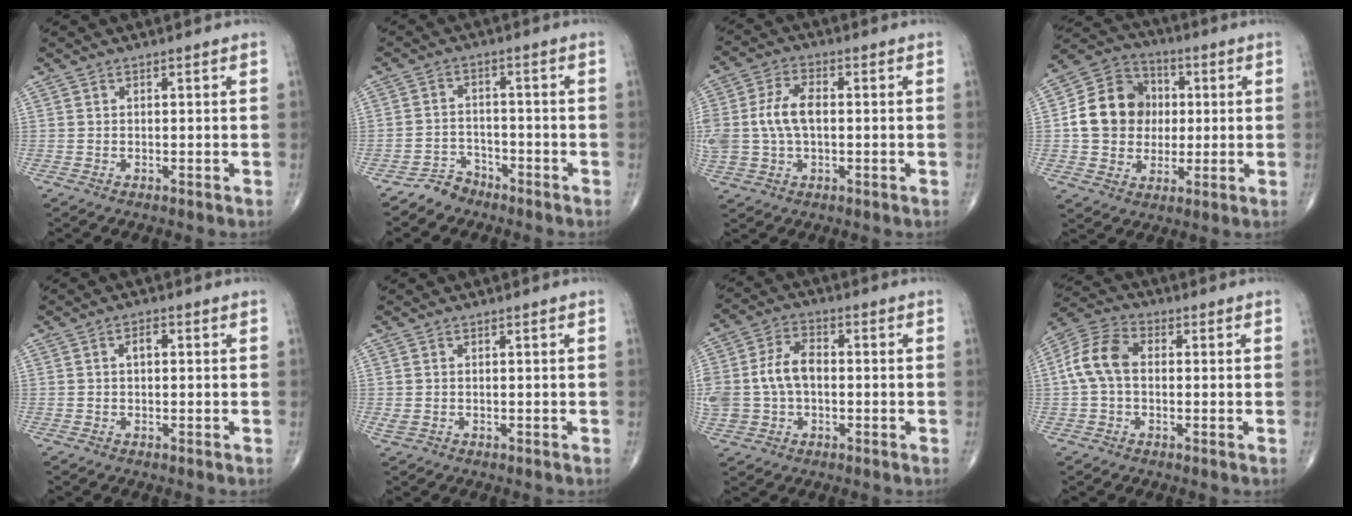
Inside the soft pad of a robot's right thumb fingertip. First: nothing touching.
{"total": 4.0, "force": [-3.4, 2.1, -0.3], "torque": [0.020, 0.027, -0.066]}
{"total": 10.7, "force": [0.2, 6.6, 8.4], "torque": [-0.185, 0.019, 0.007]}
{"total": 14.3, "force": [0.8, 12.3, 7.1], "torque": [-0.100, 0.023, 0.013]}
{"total": 2.0, "force": [0.2, 1.2, 1.6], "torque": [-0.025, 0.007, 0.001]}
{"total": 1.3, "force": [-0.1, 1.0, 0.8], "torque": [-0.022, 0.006, 0.004]}
{"total": 12.2, "force": [-0.5, 8.5, 8.8], "torque": [-0.186, 0.027, -0.007]}
{"total": 8.9, "force": [0.2, 5.9, 6.7], "torque": [-0.138, 0.028, -0.006]}